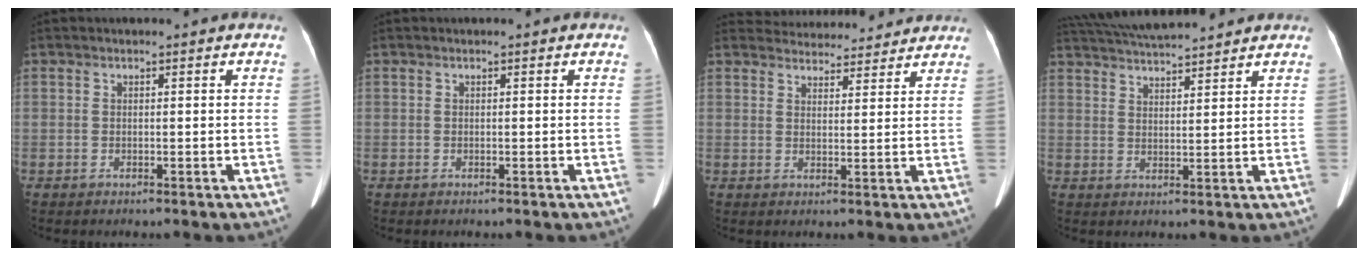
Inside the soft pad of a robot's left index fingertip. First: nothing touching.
{"total": 0.0}
{"total": 11.2, "force": [10.8, 2.7, 1.4], "torque": [-0.009, 0.020, 0.132]}
{"total": 11.9, "force": [11.0, 1.1, 4.4], "torque": [-0.090, 0.029, 0.174]}